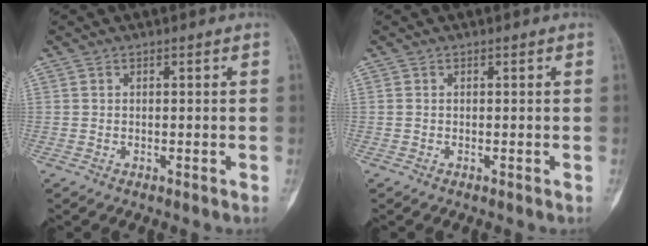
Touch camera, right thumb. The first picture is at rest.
{"total": 0.0}